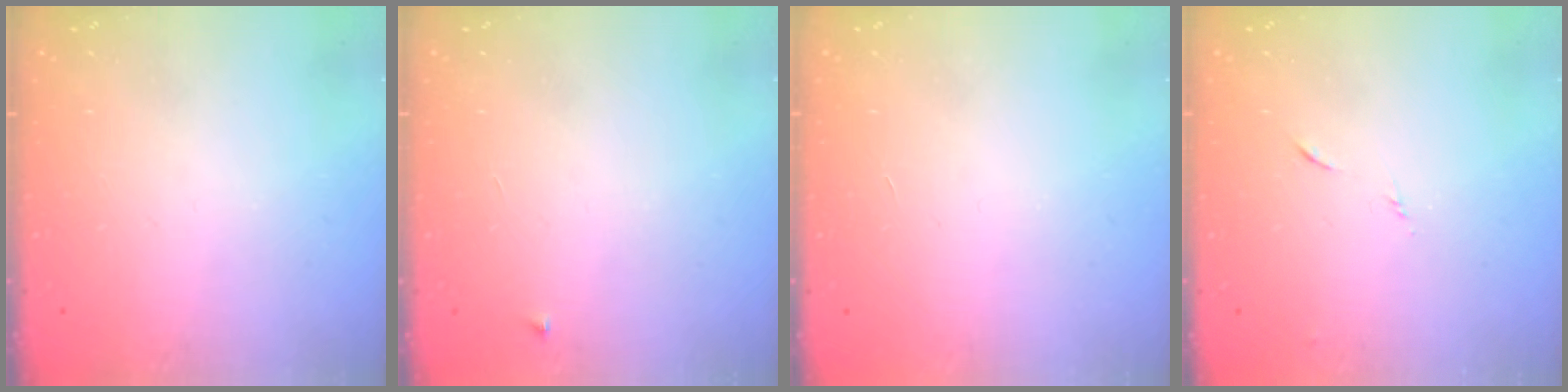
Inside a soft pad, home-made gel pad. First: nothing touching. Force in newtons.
{"total": 2.3, "press": 2.3, "slide": 0.3}
{"total": 1.6, "press": 1.6, "slide": 0.1}
{"total": 5.9, "press": 5.9, "slide": 0.6}